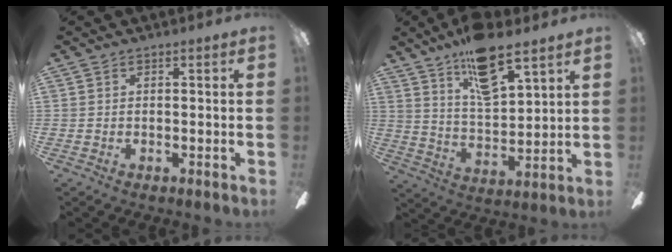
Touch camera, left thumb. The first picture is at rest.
{"total": 14.6, "force": [10.9, 5.1, 8.3], "torque": [-0.145, -0.055, 0.189]}